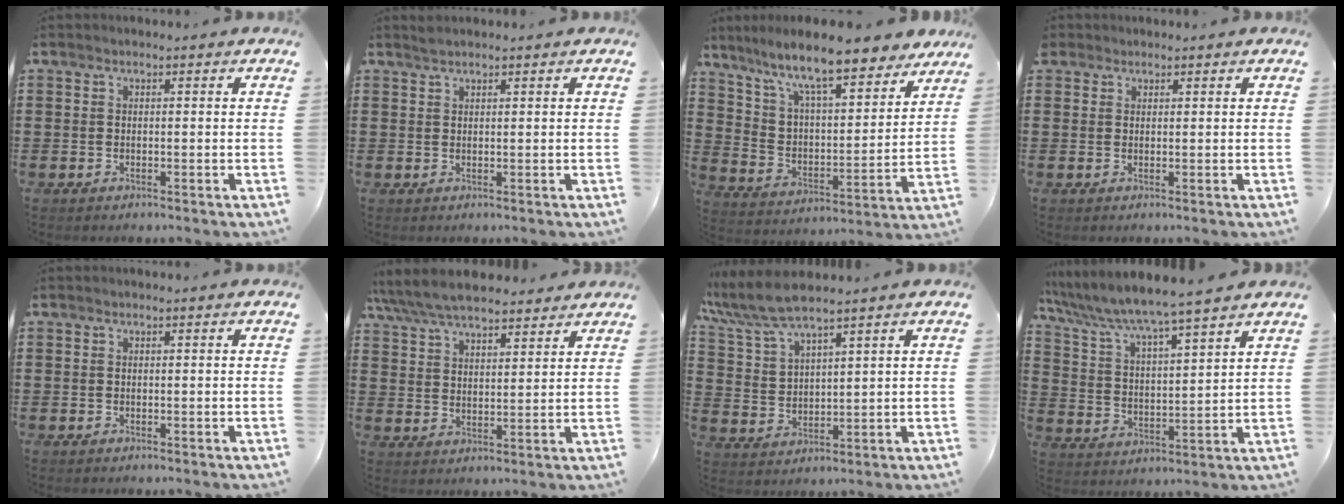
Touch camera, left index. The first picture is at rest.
{"total": 1.0, "force": [0.9, 0.0, 0.3], "torque": [-0.007, 0.000, 0.017]}
{"total": 10.5, "force": [8.8, 1.4, 5.5], "torque": [-0.139, -0.050, 0.151]}
{"total": 1.1, "force": [0.9, 0.6, 0.0], "torque": [-0.003, 0.003, 0.020]}
{"total": 0.0}
{"total": 7.3, "force": [6.6, 1.9, 2.4], "torque": [-0.071, -0.016, 0.122]}
{"total": 6.6, "force": [5.5, 1.3, 3.3], "torque": [-0.082, -0.016, 0.099]}
{"total": 5.7, "force": [5.3, -0.4, 2.1], "torque": [-0.067, -0.036, 0.085]}